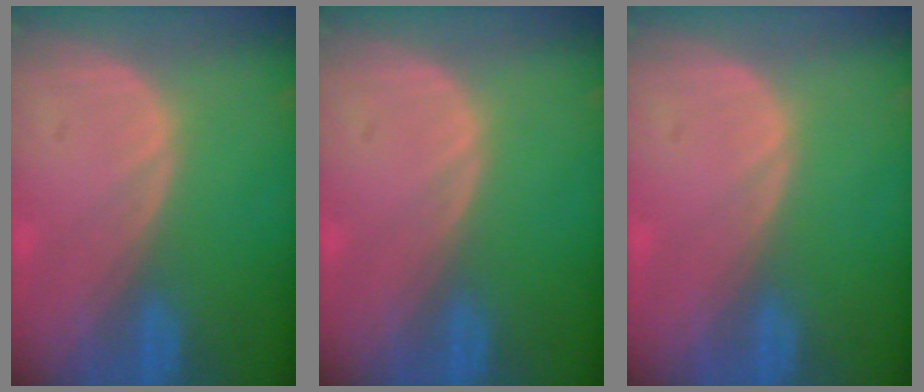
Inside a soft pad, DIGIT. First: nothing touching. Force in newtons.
{"total": 0.0}
{"total": 0.0}